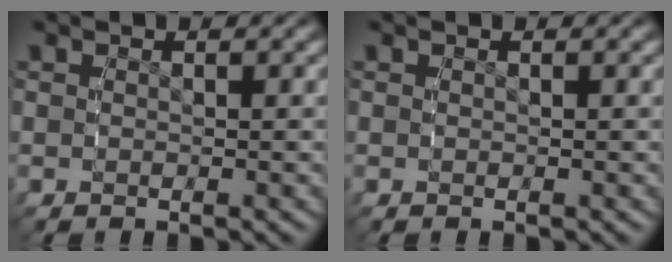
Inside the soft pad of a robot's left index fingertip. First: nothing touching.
{"total": 0.0}